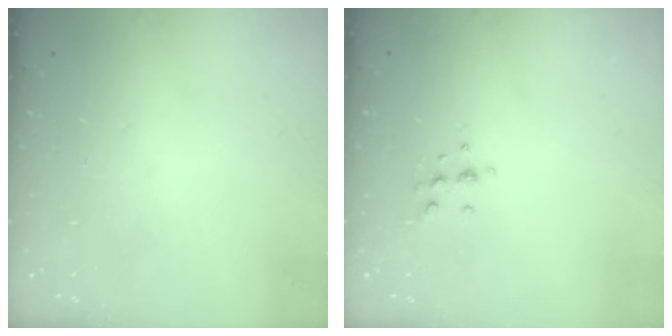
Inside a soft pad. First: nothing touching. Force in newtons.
{"total": 5.5, "press": 5.3, "slide": 1.5}